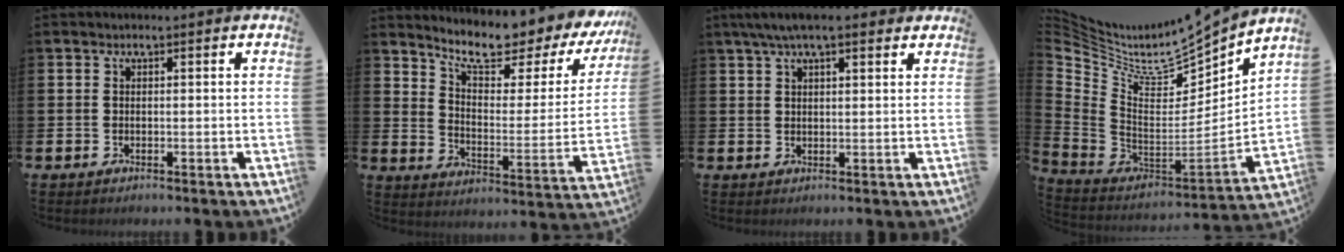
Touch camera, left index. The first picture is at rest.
{"total": 8.5, "force": [7.5, 1.8, 3.6], "torque": [-0.084, -0.062, 0.119]}
{"total": 5.3, "force": [4.2, 1.3, 3.1], "torque": [-0.062, -0.004, 0.074]}
{"total": 6.6, "force": [5.6, 2.1, 3.0], "torque": [-0.089, -0.050, 0.093]}